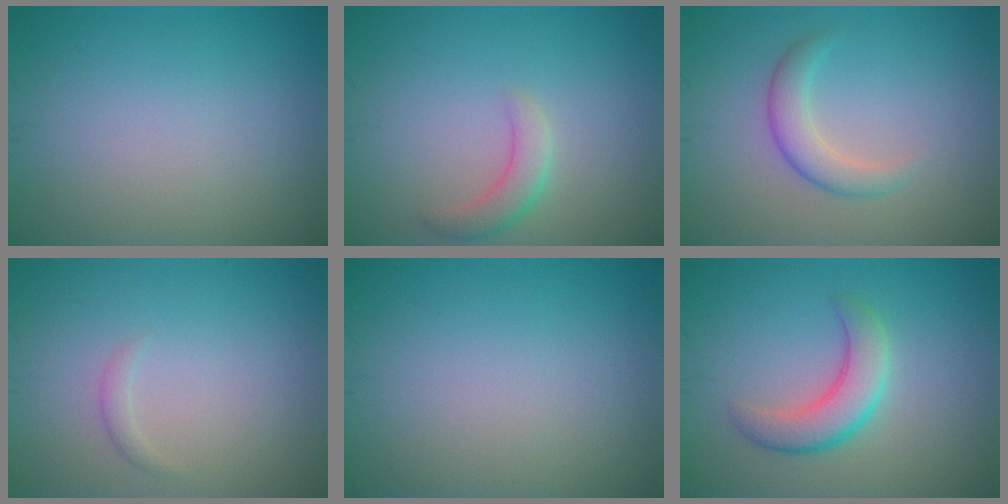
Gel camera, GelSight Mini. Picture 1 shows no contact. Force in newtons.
{"total": 2.2, "press": 2.2, "slide": 0.1}
{"total": 2.5, "press": 2.5, "slide": 0.1}
{"total": 0.8, "press": 0.8, "slide": 0.1}
{"total": 0.0}
{"total": 4.0, "press": 4.0, "slide": 0.2}